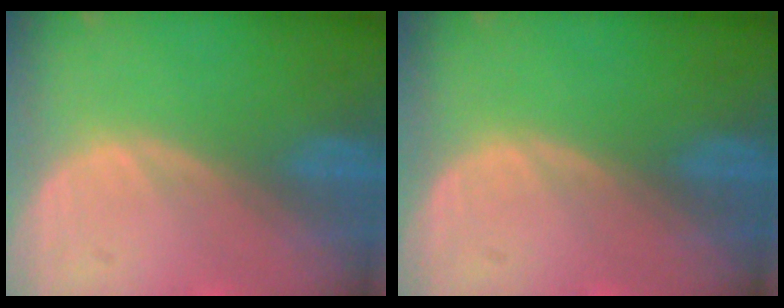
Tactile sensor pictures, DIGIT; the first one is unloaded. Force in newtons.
{"total": 0.0}